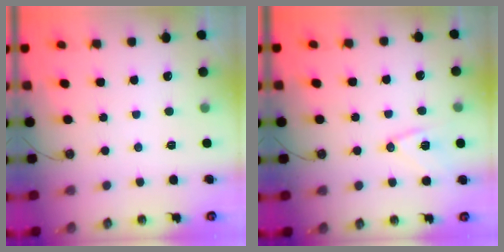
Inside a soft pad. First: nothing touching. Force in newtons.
{"total": 10.5, "press": 10.4, "slide": 1.2}